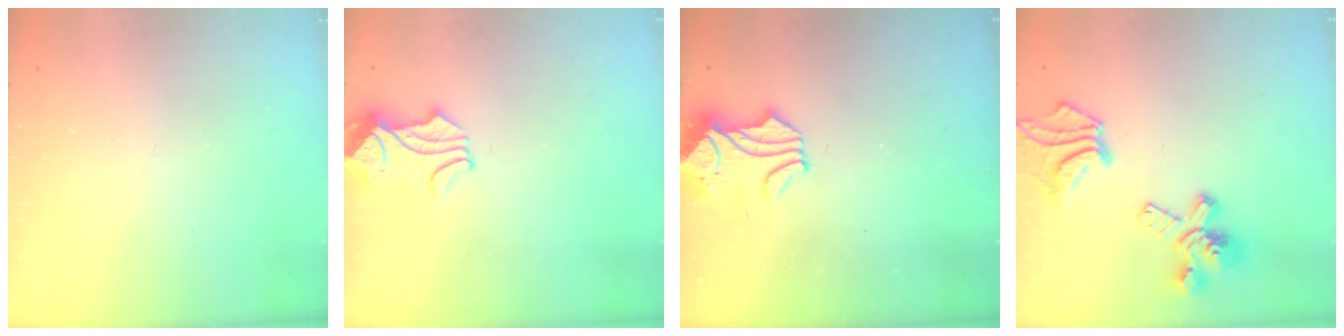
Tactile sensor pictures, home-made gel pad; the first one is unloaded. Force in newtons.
{"total": 2.1, "press": 1.8, "slide": 1.0}
{"total": 1.7, "press": 1.2, "slide": 1.1}
{"total": 10.0, "press": 9.5, "slide": 3.0}